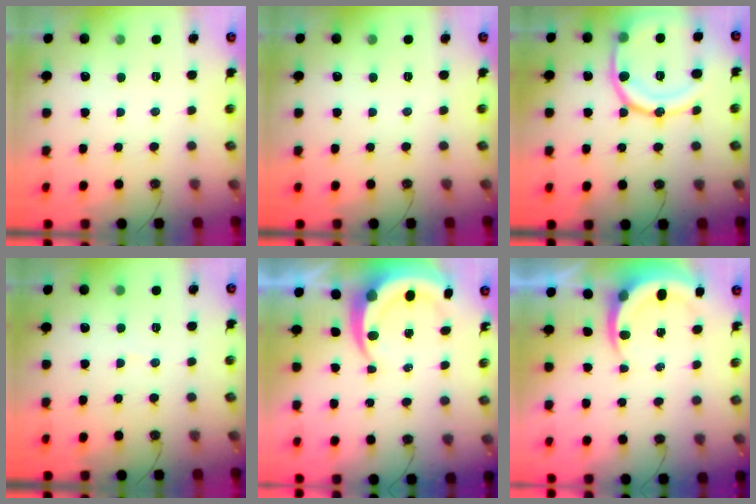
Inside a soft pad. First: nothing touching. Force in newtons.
{"total": 0.0}
{"total": 17.9, "press": 17.8, "slide": 2.1}
{"total": 2.6, "press": 2.6, "slide": 0.2}
{"total": 8.2, "press": 8.1, "slide": 1.0}
{"total": 4.6, "press": 4.6, "slide": 0.2}